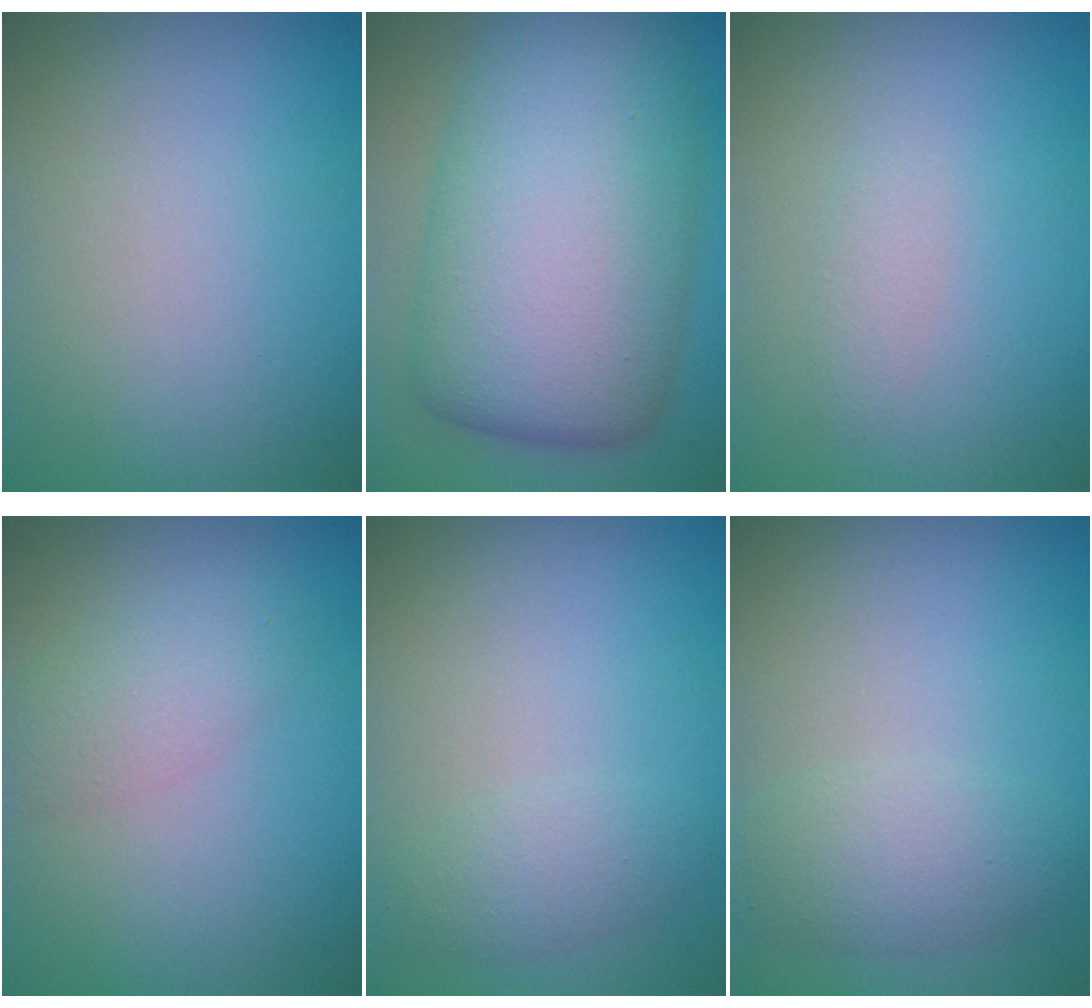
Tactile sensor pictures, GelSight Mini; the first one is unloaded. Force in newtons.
{"total": 13.8, "press": 13.8, "slide": 0.2}
{"total": 1.0, "press": 1.0, "slide": 0.0}
{"total": 2.3, "press": 2.3, "slide": 0.1}
{"total": 1.7, "press": 1.7, "slide": 0.1}
{"total": 2.9, "press": 2.9, "slide": 0.1}